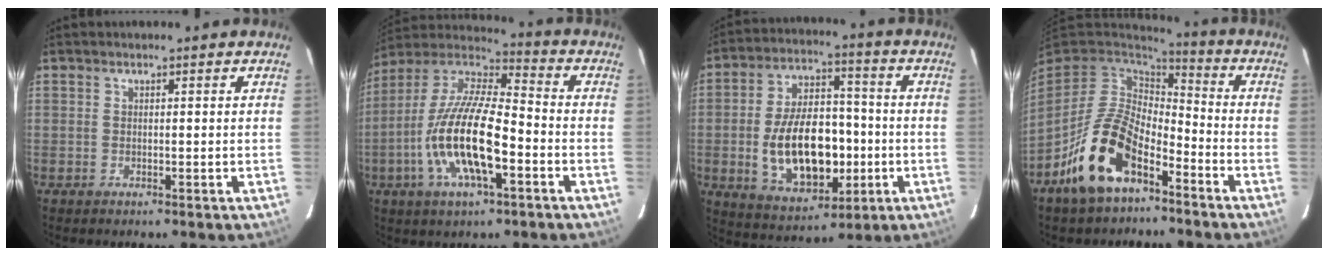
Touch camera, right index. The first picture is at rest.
{"total": 18.6, "force": [-5.9, 6.0, 16.6], "torque": [-0.331, -0.013, -0.119]}
{"total": 17.5, "force": [-3.2, 10.1, 13.9], "torque": [-0.269, 0.011, -0.029]}
{"total": 15.6, "force": [-8.4, 8.0, 10.4], "torque": [-0.214, -0.004, -0.154]}